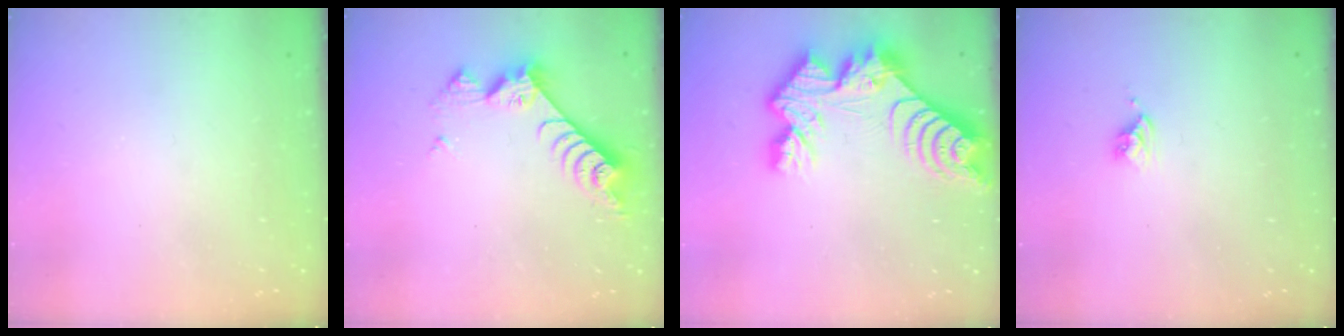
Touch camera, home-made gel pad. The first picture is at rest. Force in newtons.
{"total": 7.6, "press": 7.6, "slide": 0.4}
{"total": 14.5, "press": 14.4, "slide": 1.2}
{"total": 3.7, "press": 3.7, "slide": 0.6}